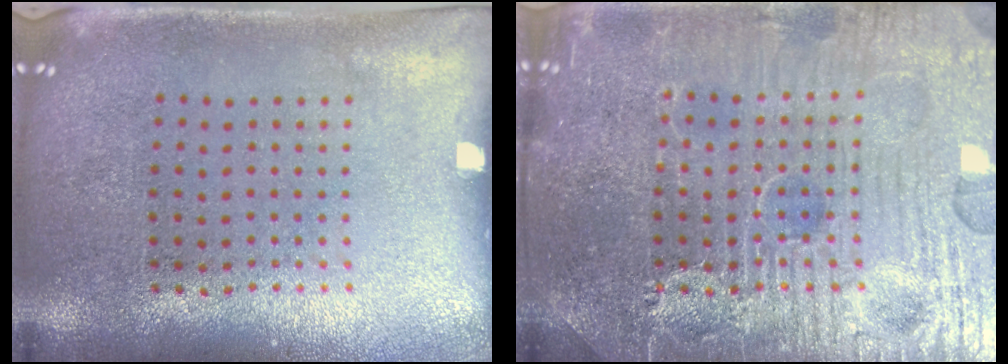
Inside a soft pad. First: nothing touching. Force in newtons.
{"total": 7.9, "press": 7.9, "slide": 0.9}